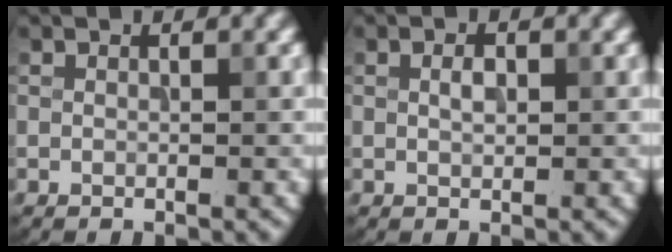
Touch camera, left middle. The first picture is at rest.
{"total": 1.2, "force": [0.2, 0.7, 1.0], "torque": [-0.019, 0.002, 0.003]}